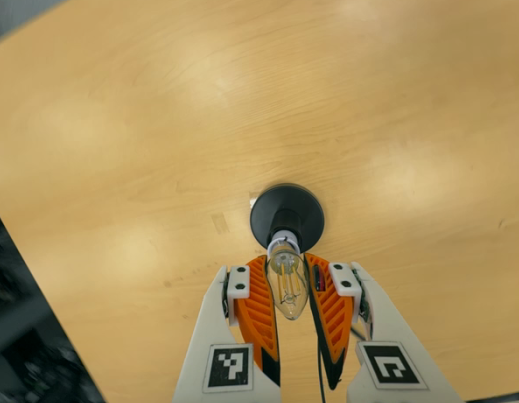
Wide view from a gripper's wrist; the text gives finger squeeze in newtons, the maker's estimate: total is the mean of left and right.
{"total": 17.6, "left": 17.9, "right": 17.2}